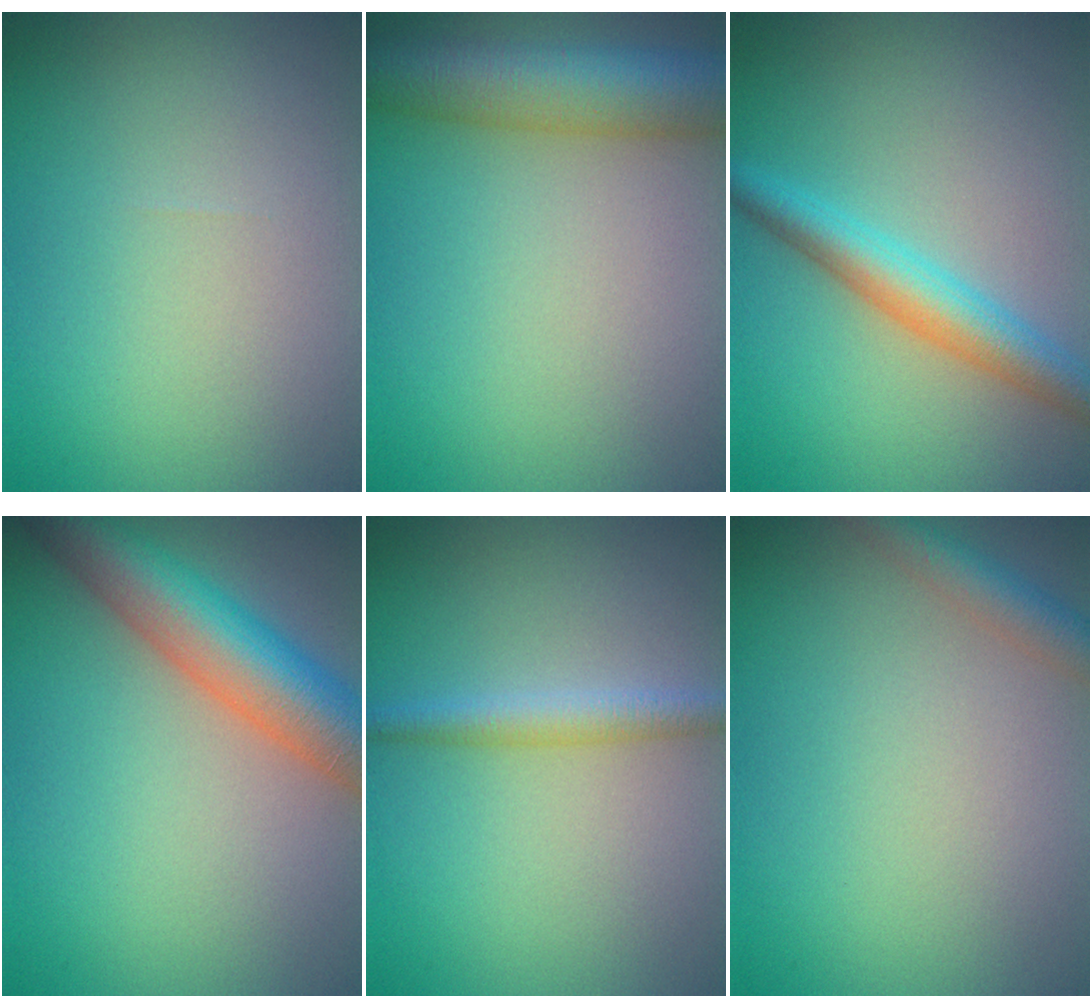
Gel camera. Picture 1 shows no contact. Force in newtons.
{"total": 7.9, "press": 7.9, "slide": 0.4}
{"total": 4.1, "press": 4.1, "slide": 0.1}
{"total": 8.0, "press": 8.0, "slide": 0.3}
{"total": 2.2, "press": 2.2, "slide": 0.0}
{"total": 2.4, "press": 2.4, "slide": 0.1}